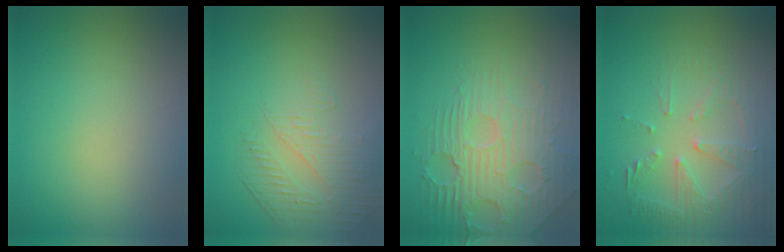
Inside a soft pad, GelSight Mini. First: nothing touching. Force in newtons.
{"total": 1.9, "press": 1.3, "slide": 1.3}
{"total": 4.5, "press": 4.2, "slide": 1.6}
{"total": 5.3, "press": 3.7, "slide": 3.8}